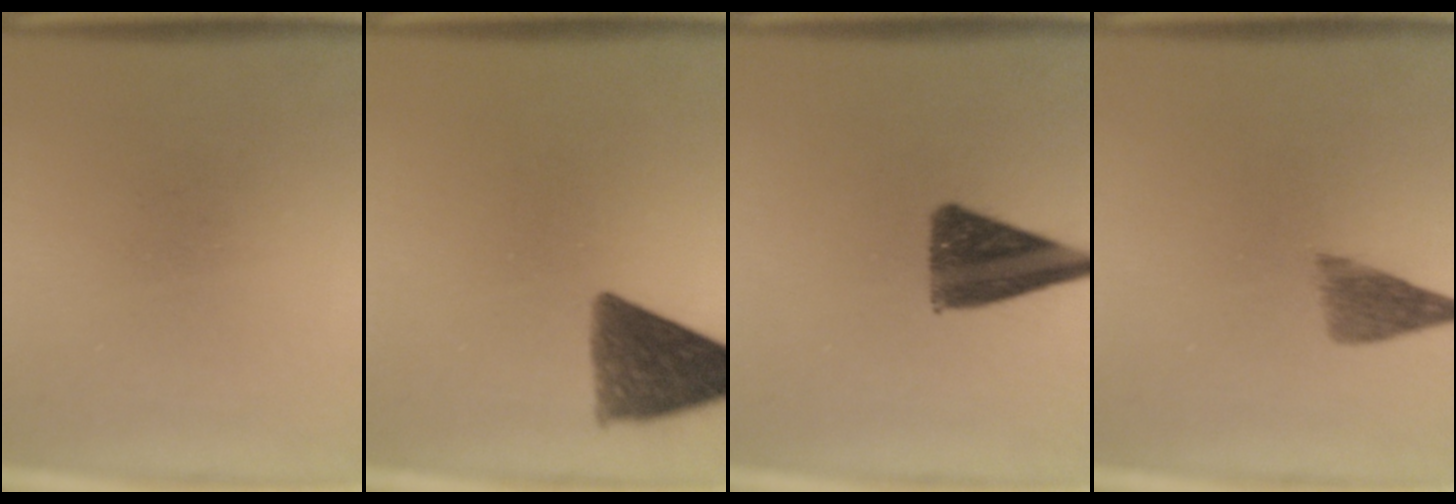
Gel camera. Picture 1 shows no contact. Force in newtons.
{"total": 10.0}
{"total": 11.2}
{"total": 4.1}